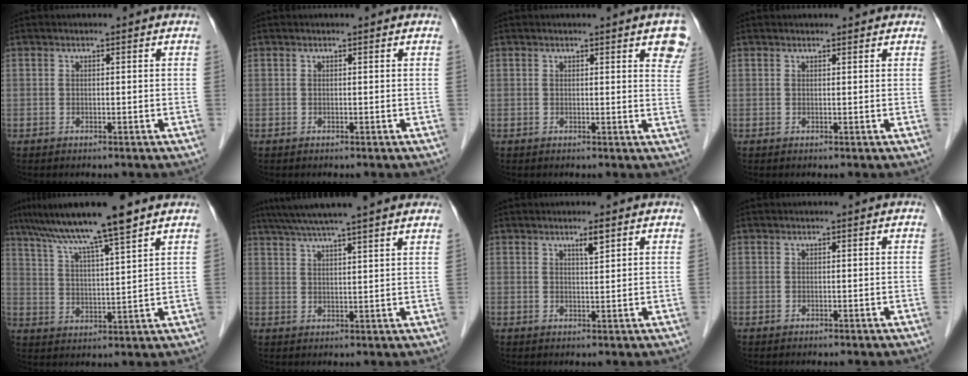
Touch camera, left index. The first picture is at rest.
{"total": 0.0}
{"total": 5.0, "force": [3.3, 0.9, 3.7], "torque": [-0.029, -0.008, 0.023]}
{"total": 2.4, "force": [2.2, 0.6, 0.6], "torque": [-0.012, 0.017, 0.025]}
{"total": 12.1, "force": [9.3, -0.8, 7.7], "torque": [-0.135, 0.021, 0.159]}
{"total": 16.0, "force": [13.5, 0.4, 8.5], "torque": [-0.142, 0.048, 0.183]}
{"total": 2.1, "force": [1.4, 0.2, 1.6], "torque": [-0.032, 0.003, 0.026]}
{"total": 0.0}